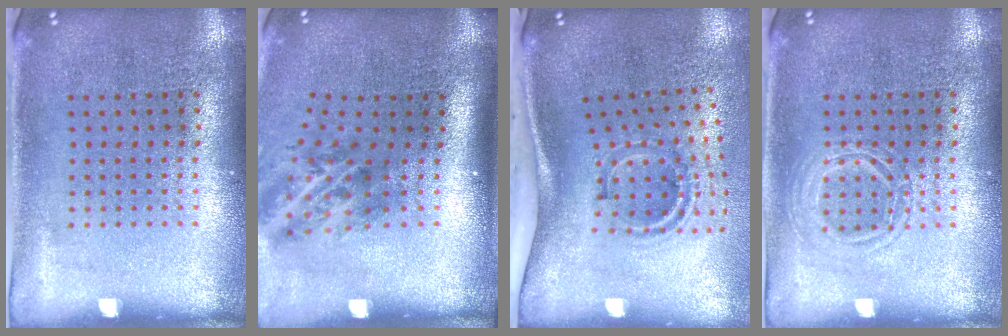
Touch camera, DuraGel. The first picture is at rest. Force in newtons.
{"total": 2.1, "press": 1.3, "slide": 1.6}
{"total": 1.7, "press": 1.1, "slide": 1.3}
{"total": 1.6, "press": 1.6, "slide": 0.2}